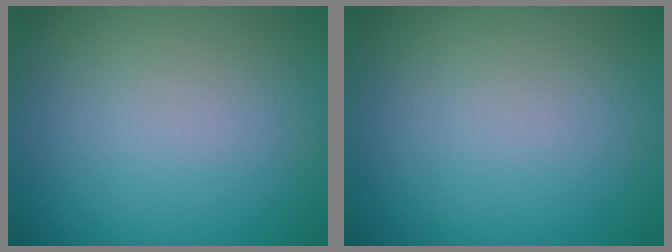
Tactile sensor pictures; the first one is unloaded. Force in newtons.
{"total": 0.0}